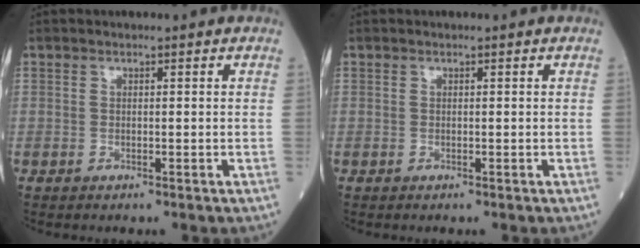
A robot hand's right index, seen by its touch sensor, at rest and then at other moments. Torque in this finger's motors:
{"motor_torque": [0.00, 0.00, 0.00, 0.00]}